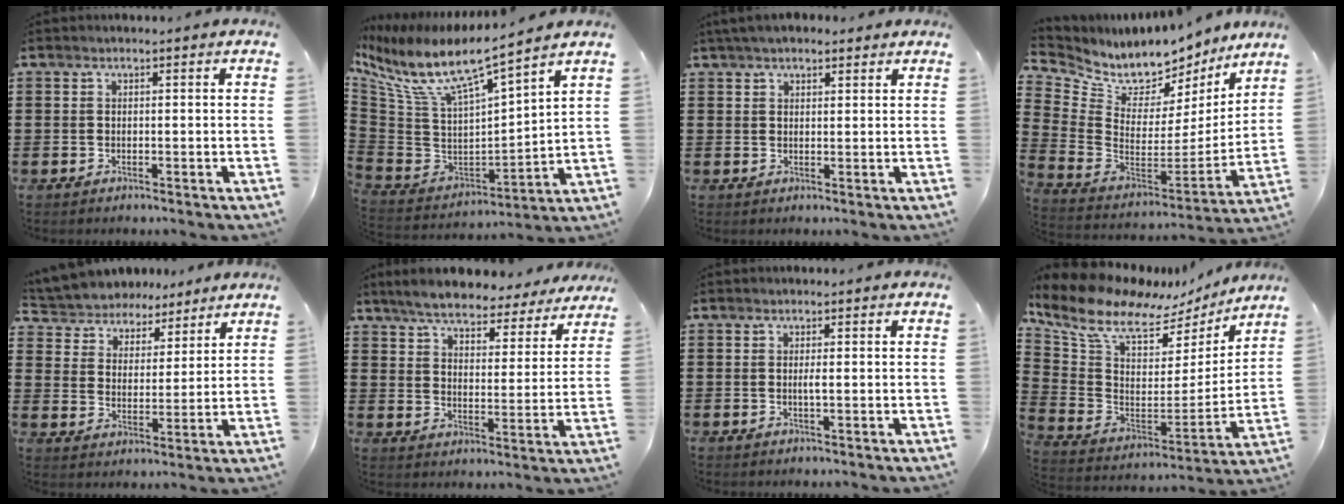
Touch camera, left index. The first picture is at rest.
{"total": 10.2, "force": [6.7, 2.1, 7.3], "torque": [-0.169, -0.047, 0.109]}
{"total": 3.3, "force": [2.9, 1.3, 1.0], "torque": [-0.027, 0.001, 0.055]}
{"total": 6.9, "force": [5.8, 3.5, 1.3], "torque": [-0.067, -0.058, 0.104]}
{"total": 5.1, "force": [4.9, 1.5, -0.3], "torque": [-0.027, -0.029, 0.085]}
{"total": 6.3, "force": [6.0, 0.8, 1.9], "torque": [-0.064, -0.033, 0.104]}
{"total": 1.0, "force": [0.1, -0.1, 1.0], "torque": [-0.020, -0.004, 0.002]}
{"total": 10.8, "force": [8.2, 4.7, 5.3], "torque": [-0.142, -0.048, 0.146]}